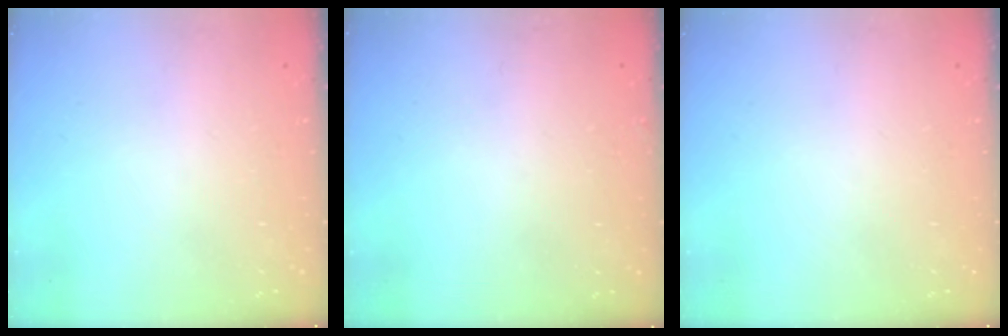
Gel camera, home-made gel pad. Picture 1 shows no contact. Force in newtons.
{"total": 5.1, "press": 5.1, "slide": 0.2}
{"total": 0.0}